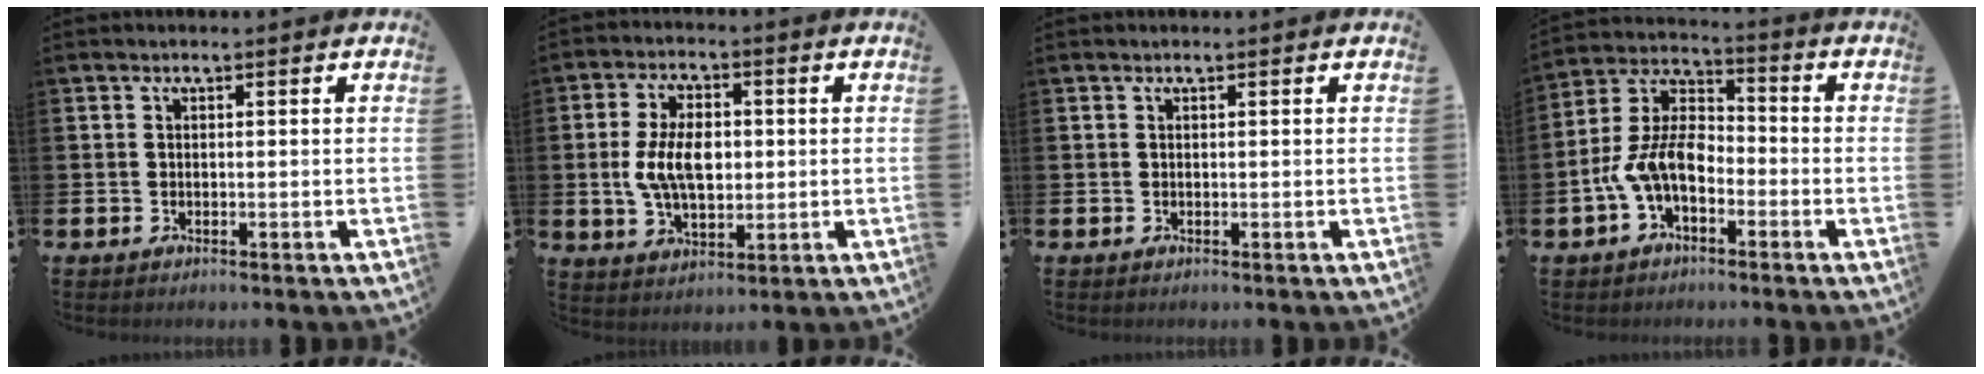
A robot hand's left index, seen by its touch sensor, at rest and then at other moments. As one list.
[{"total": 7.4, "force": [0.6, 4.3, 6.0], "torque": [-0.116, 0.010, 0.008]}, {"total": 0.0}, {"total": 7.9, "force": [-2.5, 4.9, 5.7], "torque": [-0.145, -0.003, -0.055]}]